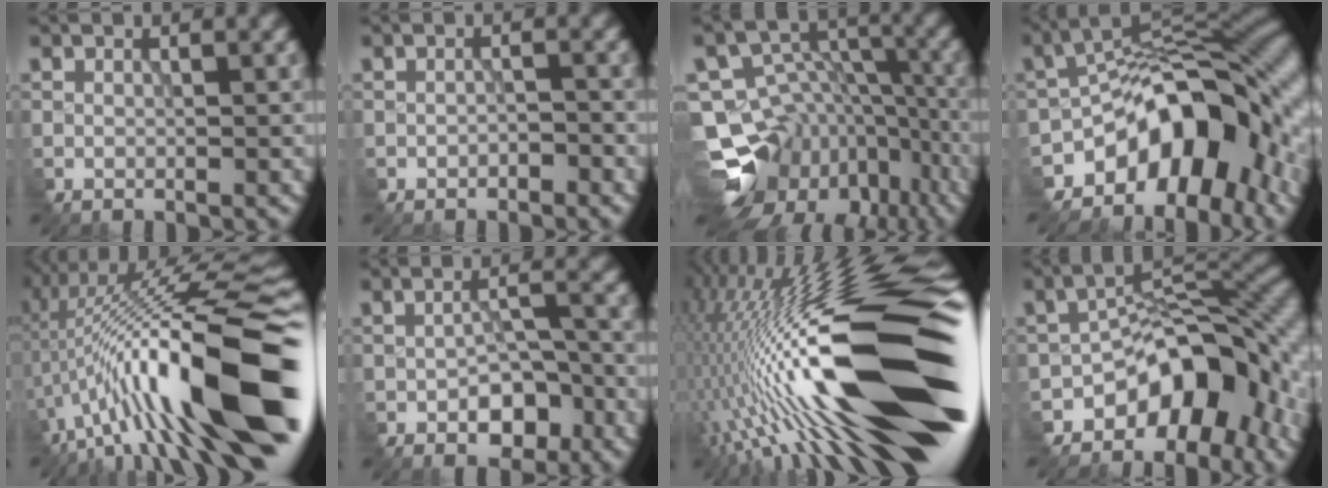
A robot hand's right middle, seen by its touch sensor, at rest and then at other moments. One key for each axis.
{"total": 1.2, "fx": -0.8, "fy": 0.7, "fz": 0.7, "tx": -0.015, "ty": 0.001, "tz": -0.012}
{"total": 16.1, "fx": -9.8, "fy": 11.1, "fz": 6.4, "tx": -0.128, "ty": -0.018, "tz": -0.120}
{"total": 11.5, "fx": -5.2, "fy": 6.7, "fz": 7.7, "tx": -0.087, "ty": 0.004, "tz": -0.095}
{"total": 17.0, "fx": -3.3, "fy": 3.8, "fz": 16.3, "tx": -0.261, "ty": 0.034, "tz": -0.060}
{"total": 4.2, "fx": -2.0, "fy": 2.1, "fz": 3.0, "tx": -0.050, "ty": 0.003, "tz": -0.029}
{"total": 19.9, "fx": -3.4, "fy": 5.0, "fz": 18.9, "tx": -0.300, "ty": 0.040, "tz": -0.071}
{"total": 9.4, "fx": -5.1, "fy": 5.3, "fz": 5.9, "tx": -0.057, "ty": 0.008, "tz": -0.094}